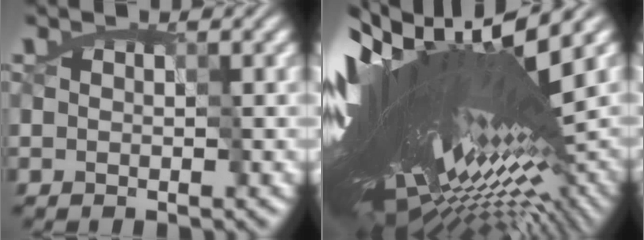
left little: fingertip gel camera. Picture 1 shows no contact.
{"total": 18.6, "force": [2.6, 5.6, 17.5], "torque": [-0.314, -0.027, 0.067]}